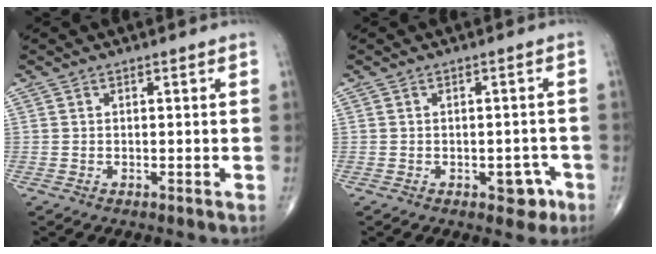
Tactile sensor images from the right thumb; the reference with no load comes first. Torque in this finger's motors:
{"motor_torque": [1.84, 1.70, 0.11, -0.42, -0.01]}